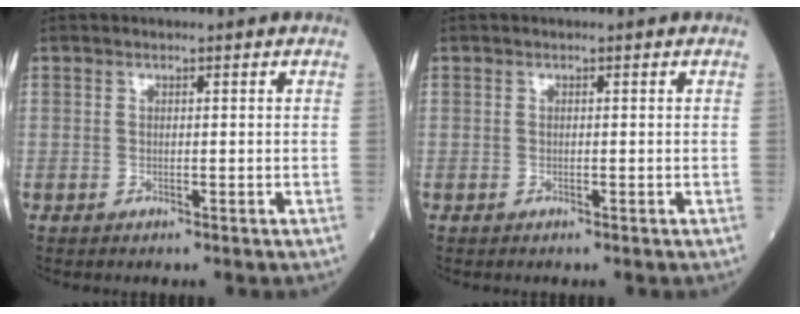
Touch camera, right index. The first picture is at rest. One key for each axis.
{"total": 0.0}